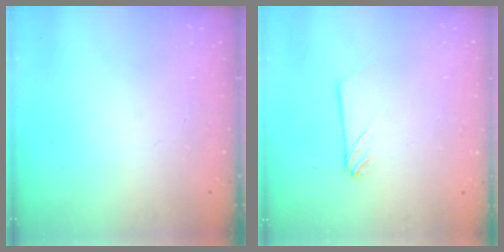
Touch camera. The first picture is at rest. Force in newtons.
{"total": 3.3, "press": 3.2, "slide": 0.3}